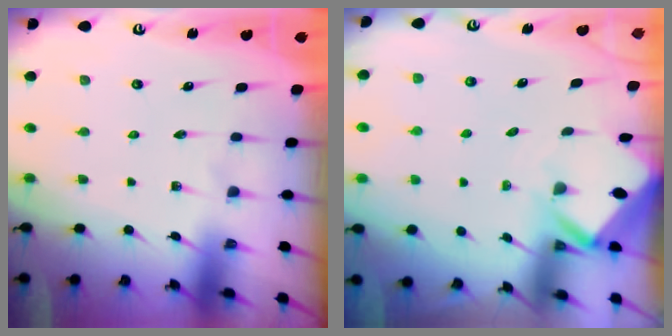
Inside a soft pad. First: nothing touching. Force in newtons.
{"total": 2.7, "press": 2.7, "slide": 0.2}